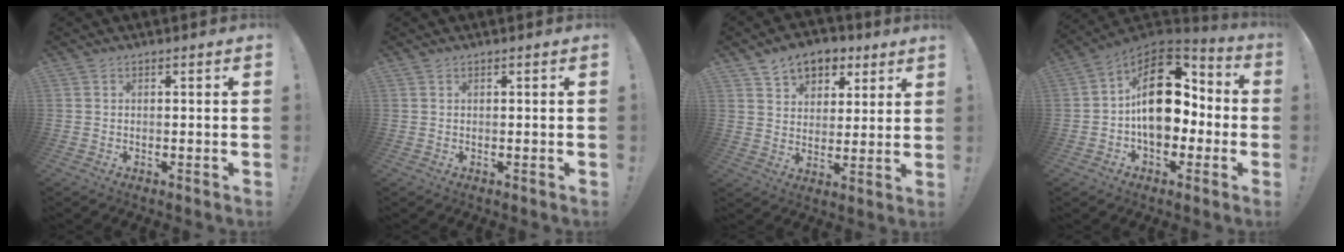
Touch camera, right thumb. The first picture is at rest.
{"total": 0.0}
{"total": 9.6, "force": [6.3, 6.3, 3.5], "torque": [-0.050, -0.035, 0.121]}
{"total": 20.7, "force": [1.8, 13.7, 15.5], "torque": [-0.233, 0.008, 0.041]}